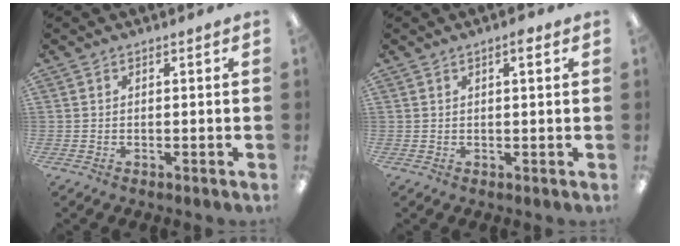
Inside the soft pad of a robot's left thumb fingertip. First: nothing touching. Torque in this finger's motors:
{"motor_torque": [-0.12, 0.15, -0.20, 0.22, 0.05]}